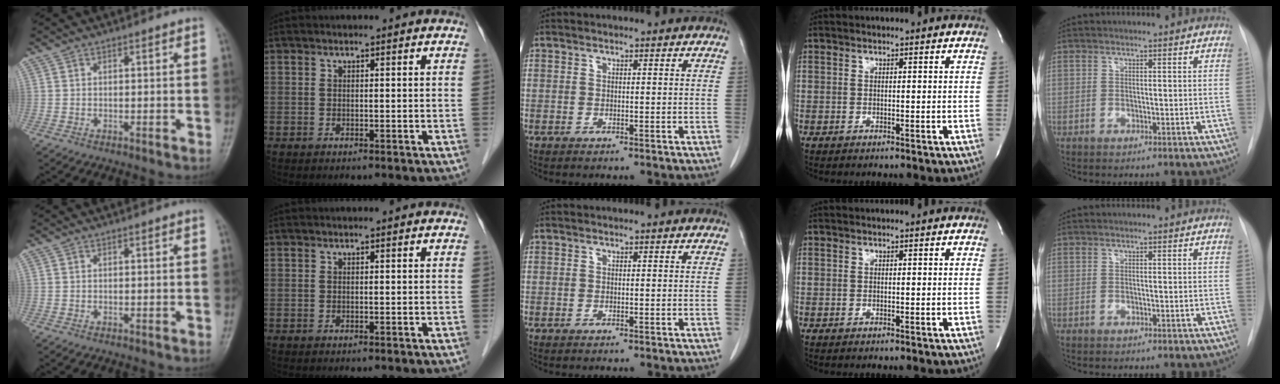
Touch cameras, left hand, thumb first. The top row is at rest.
{}